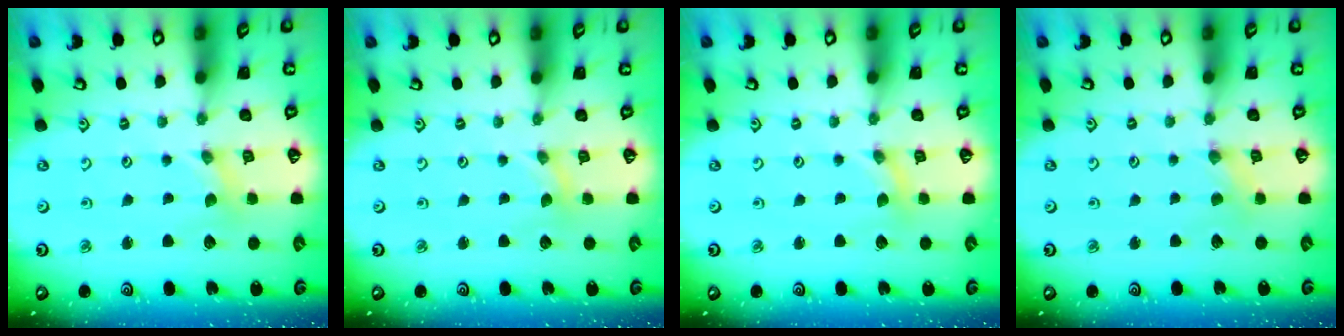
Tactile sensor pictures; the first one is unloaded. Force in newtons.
{"total": 0.0}
{"total": 0.0}
{"total": 0.6, "press": 0.6, "slide": 0.1}